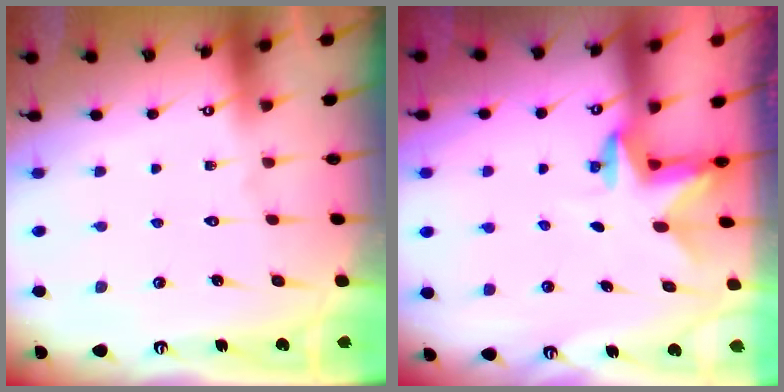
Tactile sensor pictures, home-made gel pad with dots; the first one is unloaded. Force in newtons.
{"total": 2.6, "press": 2.6, "slide": 0.5}